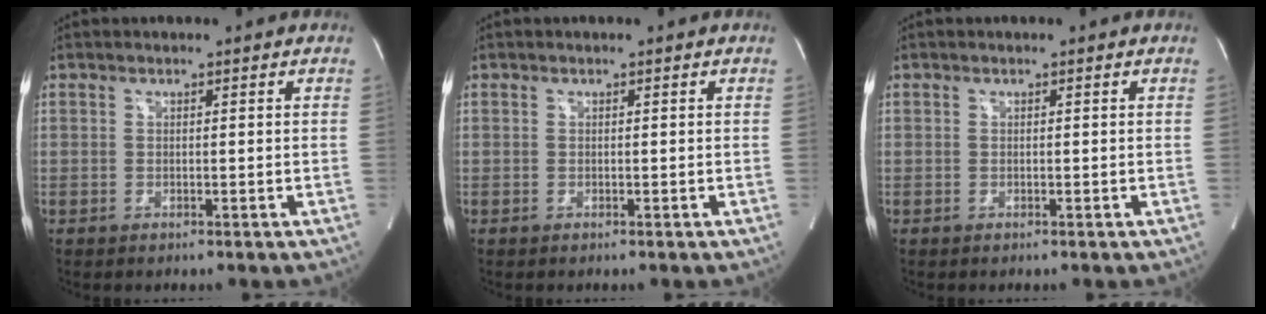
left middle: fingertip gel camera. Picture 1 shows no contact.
{"total": 0.0}
{"total": 0.0}